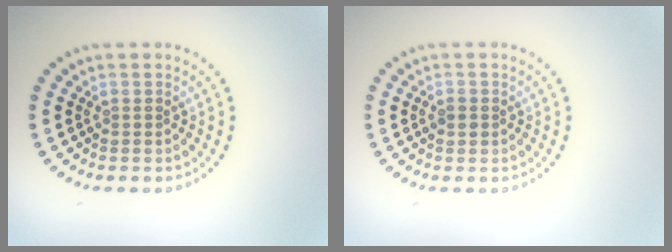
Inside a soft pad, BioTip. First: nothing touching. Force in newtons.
{"total": 1.4, "press": 1.3, "slide": 0.2}